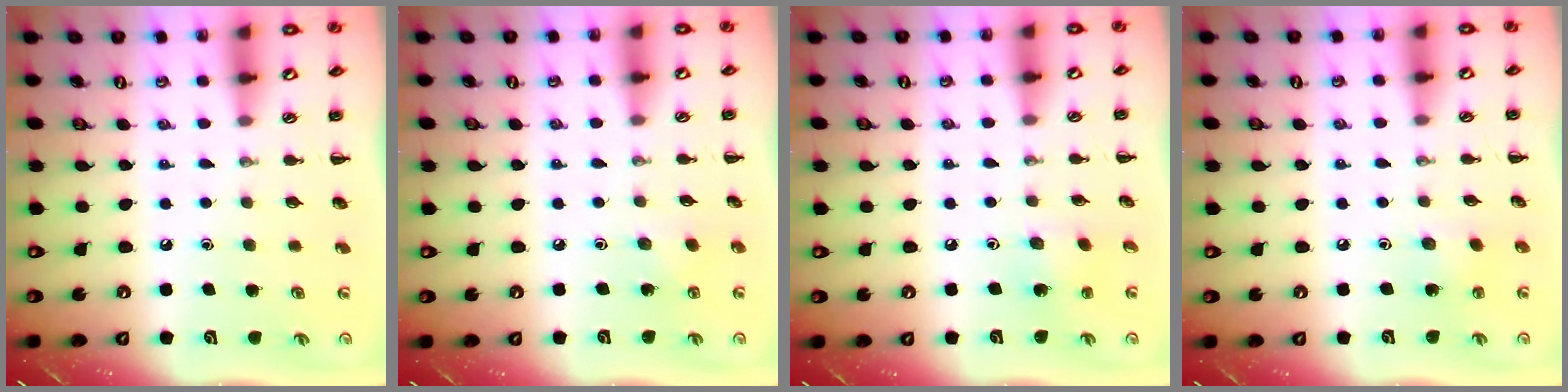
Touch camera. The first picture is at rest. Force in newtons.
{"total": 2.6, "press": 2.4, "slide": 0.8}
{"total": 1.9, "press": 1.8, "slide": 0.7}
{"total": 2.3, "press": 2.1, "slide": 0.9}